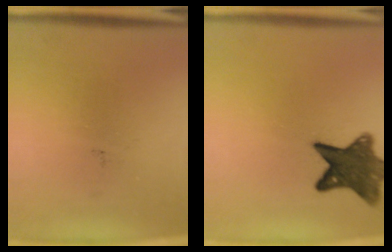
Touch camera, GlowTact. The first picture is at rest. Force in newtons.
{"total": 10.8}